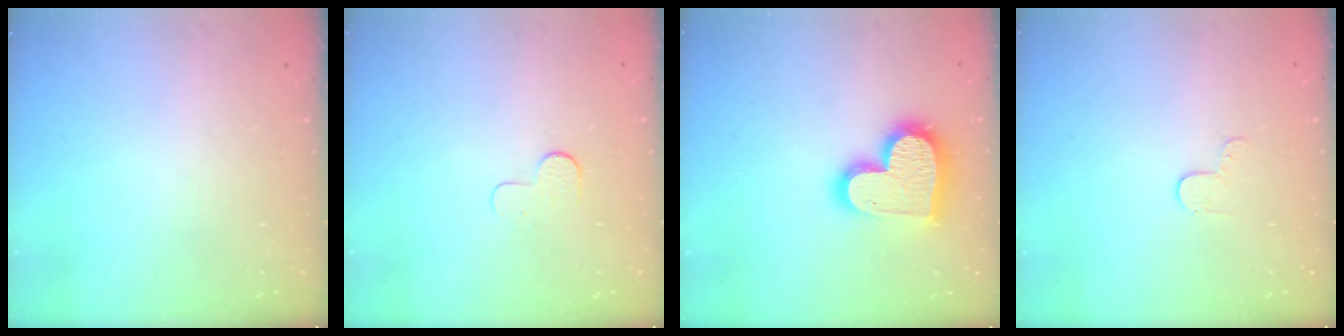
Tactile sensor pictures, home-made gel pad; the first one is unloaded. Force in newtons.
{"total": 3.5, "press": 3.5, "slide": 0.4}
{"total": 17.5, "press": 17.4, "slide": 1.6}
{"total": 2.9, "press": 2.9, "slide": 0.3}